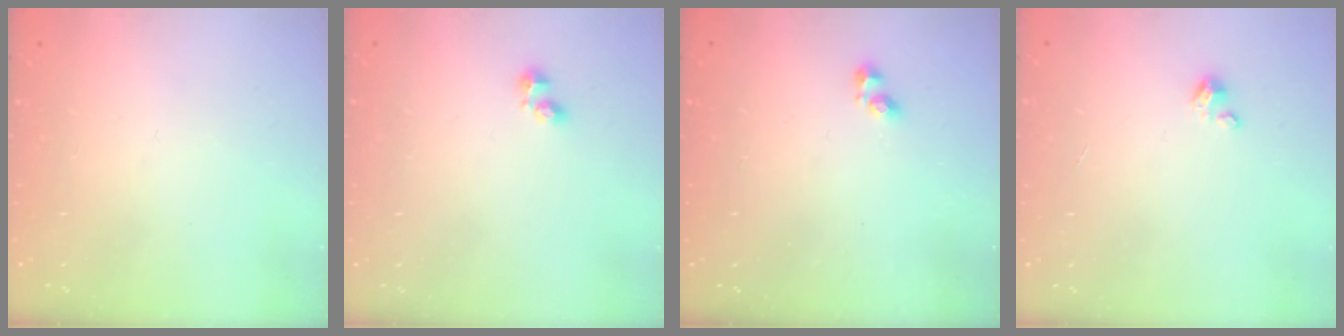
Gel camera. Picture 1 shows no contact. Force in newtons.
{"total": 1.9, "press": 1.8, "slide": 0.5}
{"total": 1.9, "press": 1.9, "slide": 0.3}
{"total": 2.0, "press": 1.9, "slide": 0.3}